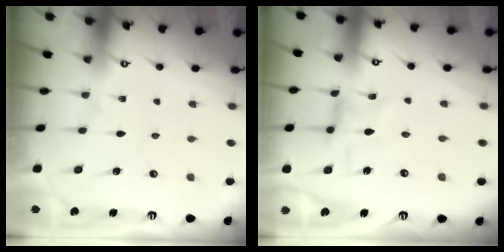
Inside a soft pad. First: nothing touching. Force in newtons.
{"total": 1.3, "press": 1.3, "slide": 0.2}